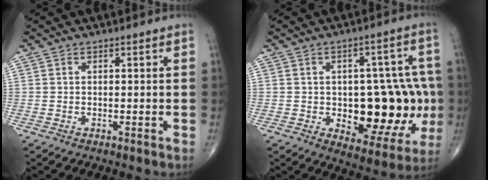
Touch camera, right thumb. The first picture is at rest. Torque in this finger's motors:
{"motor_torque": [0.16, 0.19, 0.41, 0.23, 0.03]}